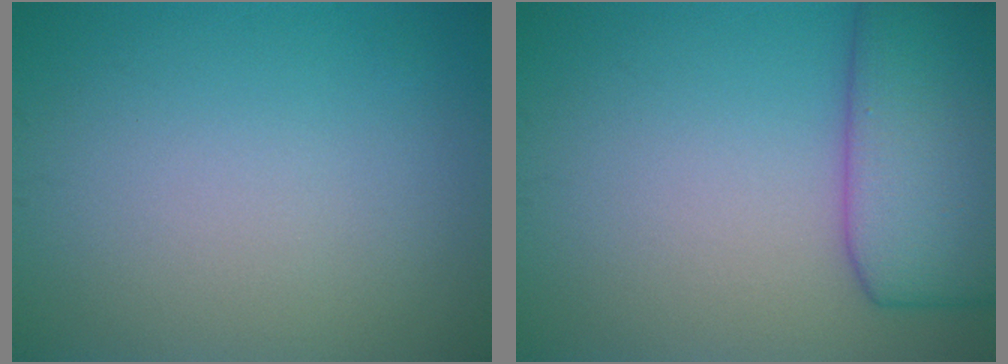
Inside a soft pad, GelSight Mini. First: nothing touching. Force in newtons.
{"total": 8.5, "press": 8.5, "slide": 0.2}